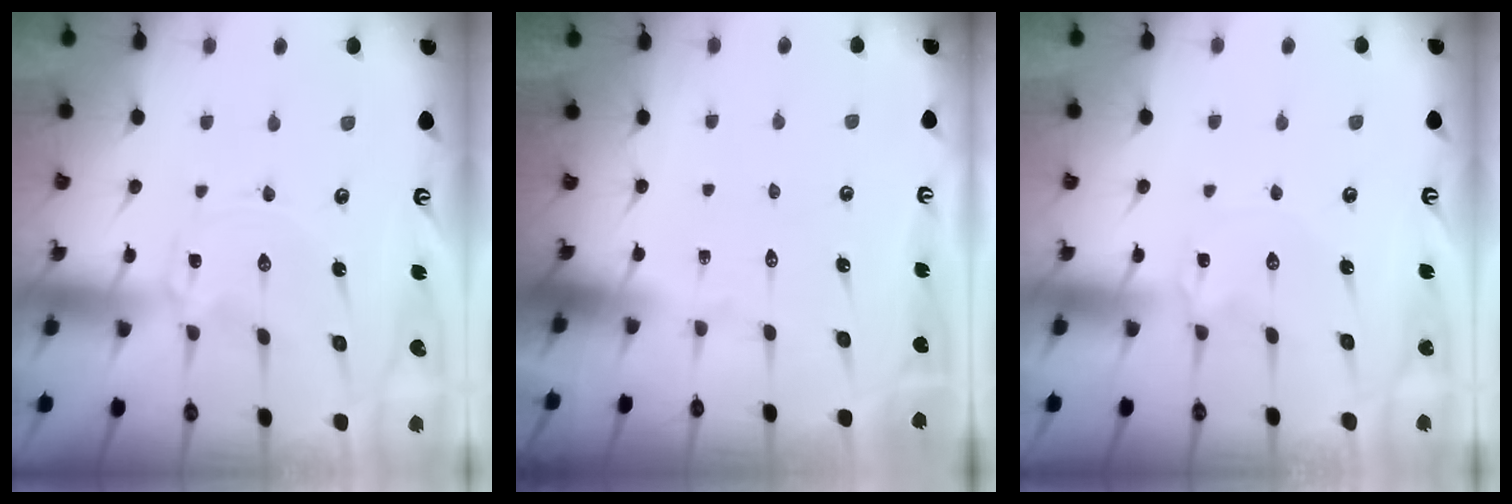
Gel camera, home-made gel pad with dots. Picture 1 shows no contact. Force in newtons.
{"total": 0.0}
{"total": 1.6, "press": 1.6, "slide": 0.3}